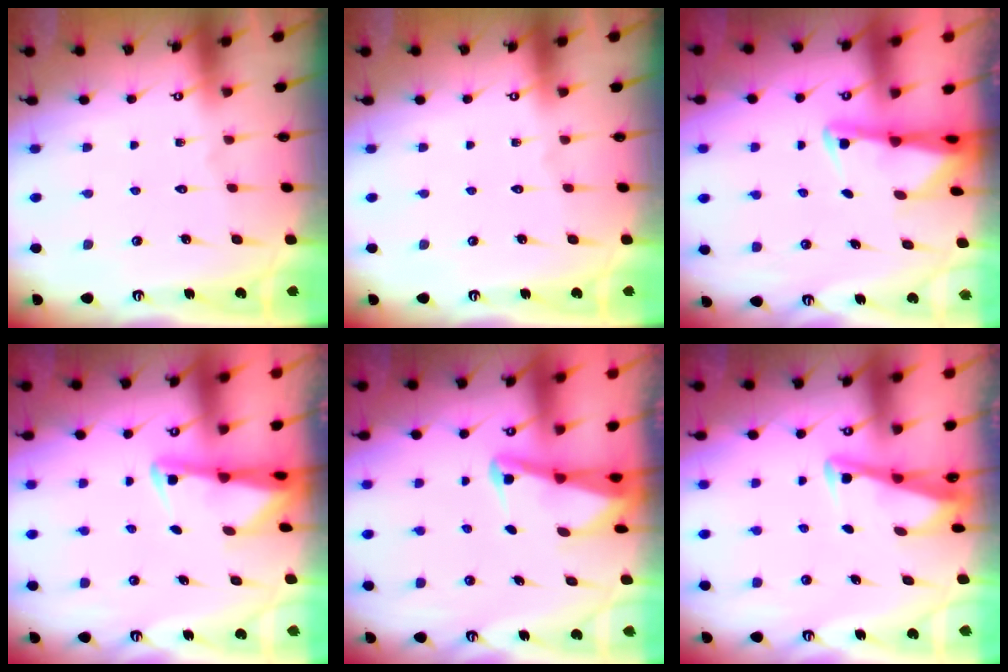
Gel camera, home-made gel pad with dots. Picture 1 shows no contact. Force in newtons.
{"total": 0.0}
{"total": 2.4, "press": 2.3, "slide": 0.5}
{"total": 2.3, "press": 2.2, "slide": 0.4}
{"total": 2.6, "press": 2.5, "slide": 0.6}
{"total": 3.3, "press": 3.3, "slide": 0.3}